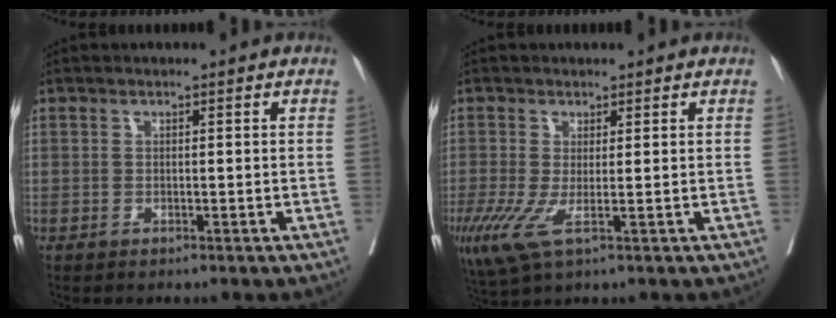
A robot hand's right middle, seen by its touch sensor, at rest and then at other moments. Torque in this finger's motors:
{"motor_torque": [0.28, -0.44, 0.68, 0.21]}